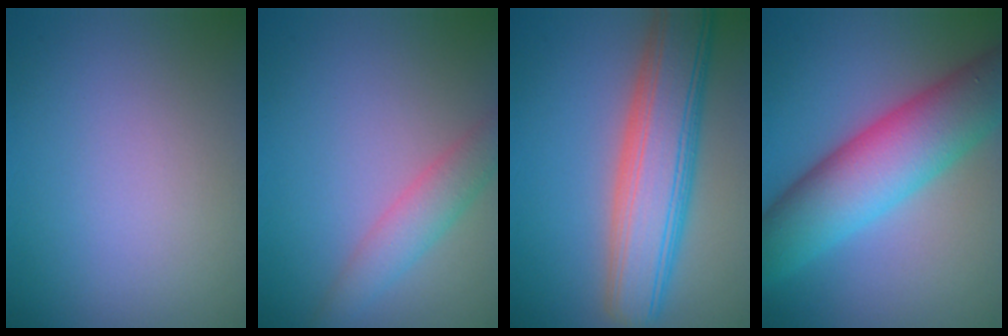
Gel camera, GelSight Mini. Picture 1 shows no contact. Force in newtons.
{"total": 2.9, "press": 2.9, "slide": 0.1}
{"total": 8.6, "press": 8.6, "slide": 0.6}
{"total": 10.1, "press": 10.1, "slide": 0.3}